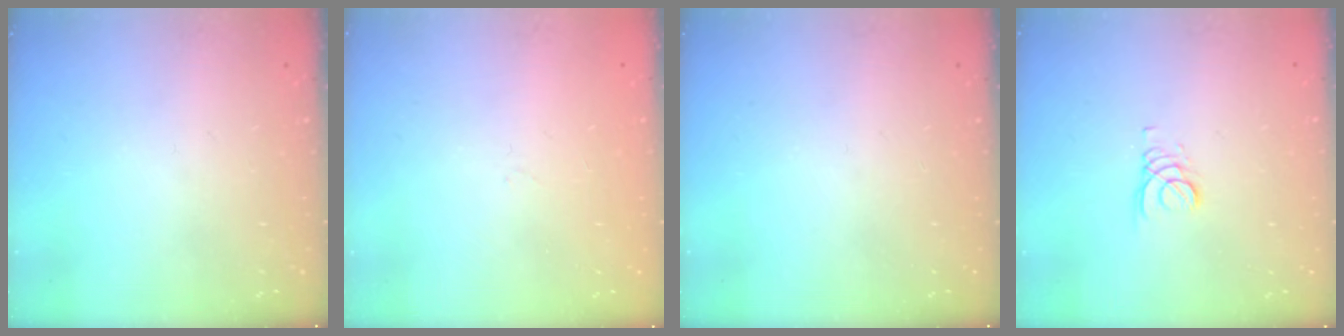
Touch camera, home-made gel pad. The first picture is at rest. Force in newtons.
{"total": 0.9, "press": 0.9, "slide": 0.2}
{"total": 0.0}
{"total": 2.4, "press": 2.4, "slide": 0.2}